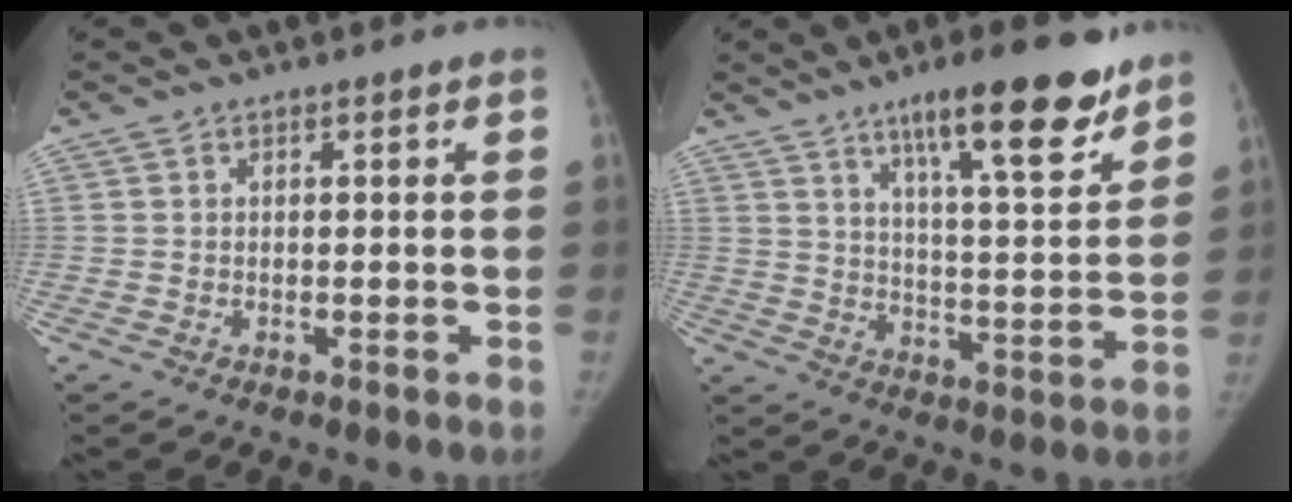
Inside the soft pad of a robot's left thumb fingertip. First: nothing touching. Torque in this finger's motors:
{"motor_torque": [0.90, -0.21, 1.21, -1.18, 0.32]}